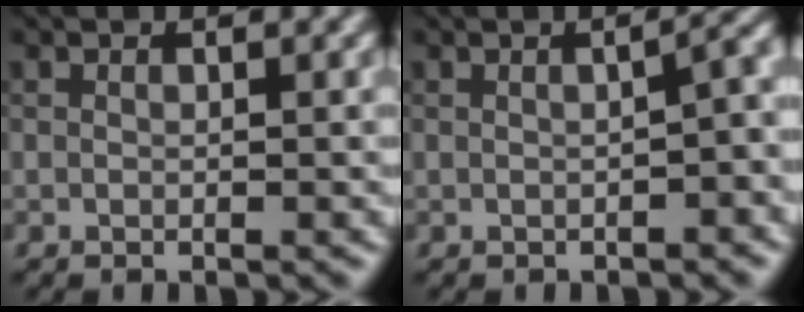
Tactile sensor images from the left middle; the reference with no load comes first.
{"total": 3.9, "force": [-0.3, 1.4, 3.6], "torque": [-0.036, 0.013, -0.001]}